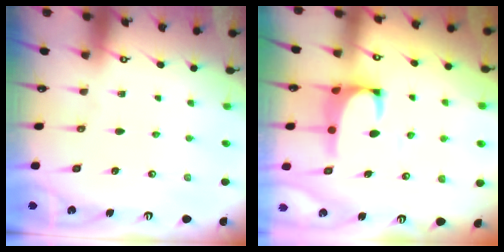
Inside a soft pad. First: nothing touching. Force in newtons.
{"total": 1.5, "press": 1.4, "slide": 0.7}